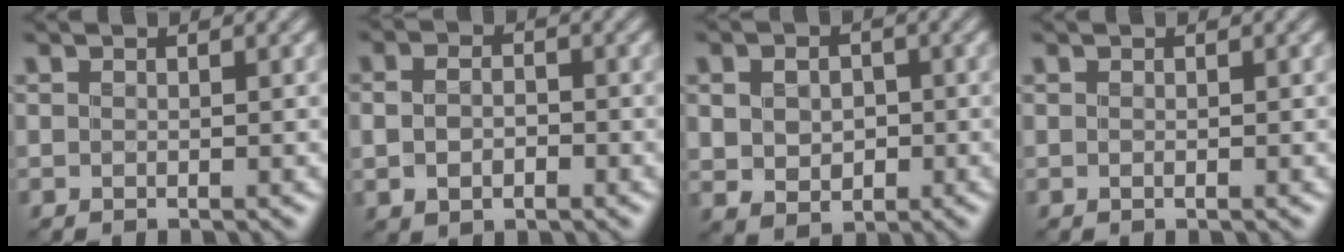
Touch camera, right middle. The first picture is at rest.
{"total": 3.1, "force": [-0.4, 2.2, 2.2], "torque": [-0.036, 0.001, -0.006]}
{"total": 3.6, "force": [0.1, 2.8, 2.3], "torque": [-0.048, -0.006, 0.009]}
{"total": 0.0}